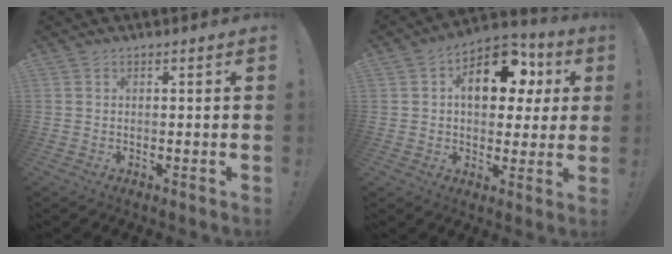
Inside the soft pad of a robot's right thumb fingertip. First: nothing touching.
{"total": 16.4, "force": [5.3, 10.2, 11.6], "torque": [-0.164, -0.010, 0.093]}